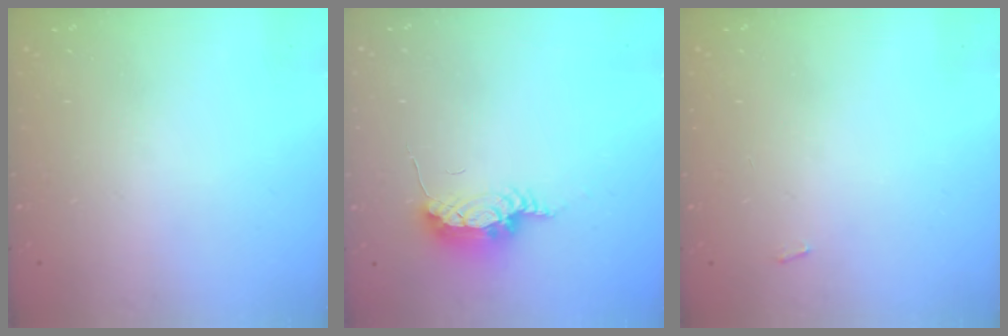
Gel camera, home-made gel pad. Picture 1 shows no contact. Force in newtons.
{"total": 7.5, "press": 7.4, "slide": 0.8}
{"total": 2.2, "press": 2.2, "slide": 0.3}